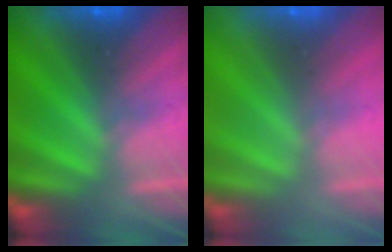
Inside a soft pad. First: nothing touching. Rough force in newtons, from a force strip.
{"total": 3.1}